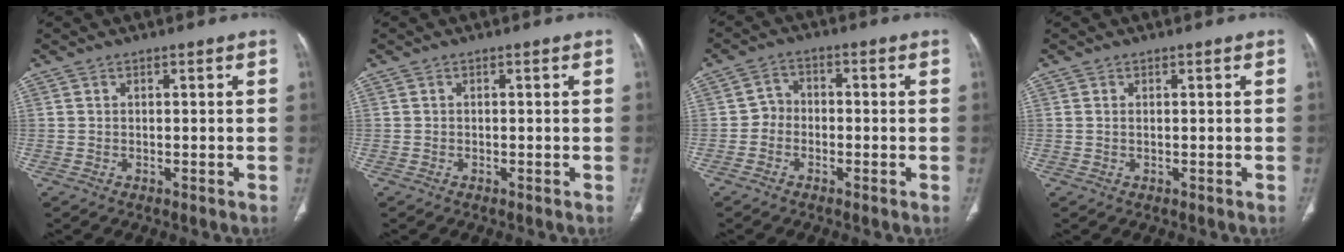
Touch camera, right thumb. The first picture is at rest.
{"total": 0.0}
{"total": 3.6, "force": [-1.4, 3.0, 1.4], "torque": [-0.006, 0.019, -0.035]}
{"total": 0.5, "force": [0.2, 0.2, 0.5], "torque": [-0.016, 0.004, 0.005]}